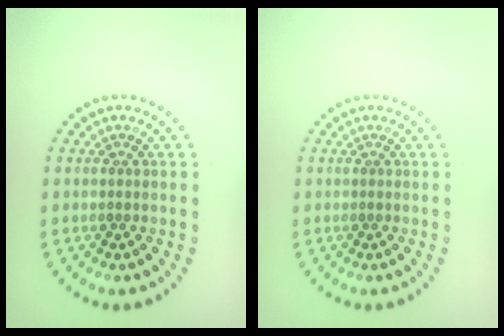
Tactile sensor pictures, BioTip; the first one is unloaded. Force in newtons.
{"total": 0.0}